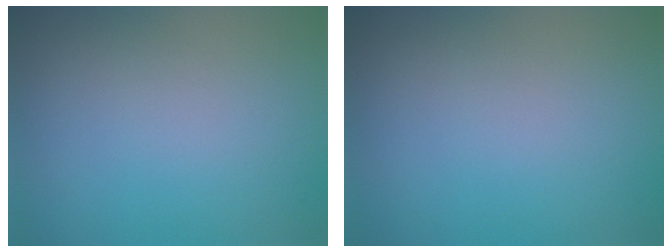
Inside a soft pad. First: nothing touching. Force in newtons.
{"total": 0.0}